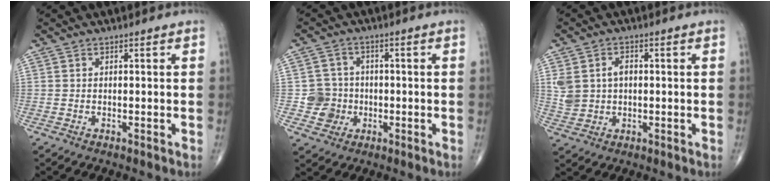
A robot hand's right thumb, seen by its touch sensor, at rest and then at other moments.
{"total": 5.7, "force": [-1.0, 5.6, 0.7], "torque": [0.017, 0.012, -0.018]}
{"total": 6.6, "force": [0.9, 5.0, 4.3], "torque": [-0.076, 0.008, 0.024]}